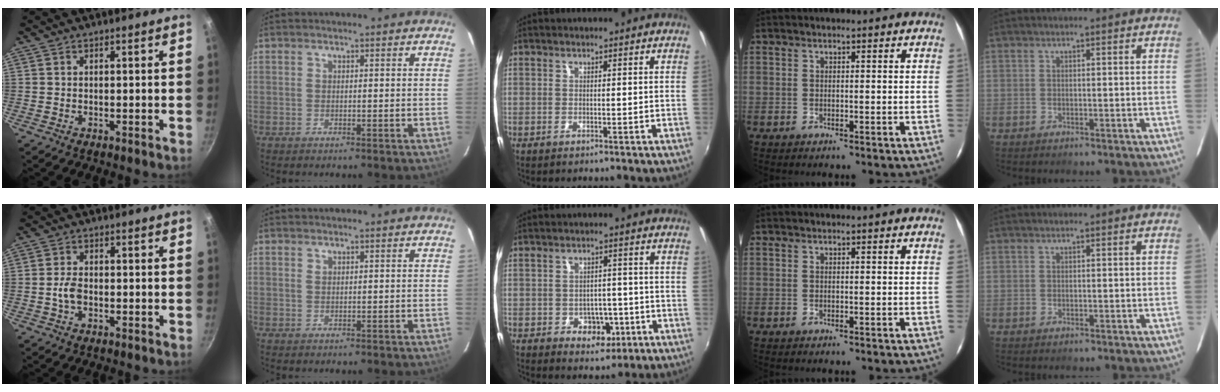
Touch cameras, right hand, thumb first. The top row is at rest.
{"thumb": {"total": 3.3, "force": [-0.8, 2.1, 2.5], "torque": [-0.049, 0.012, -0.017]}, "middle": {"total": 5.8, "force": [-2.3, 4.7, 2.5], "torque": [-0.049, 0.005, -0.018]}}